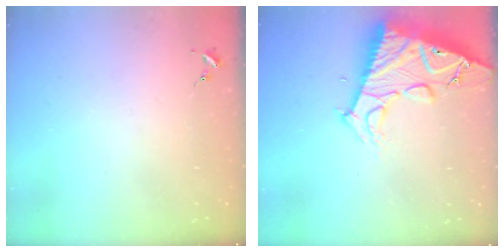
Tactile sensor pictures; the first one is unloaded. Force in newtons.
{"total": 20.6, "press": 20.5, "slide": 2.0}